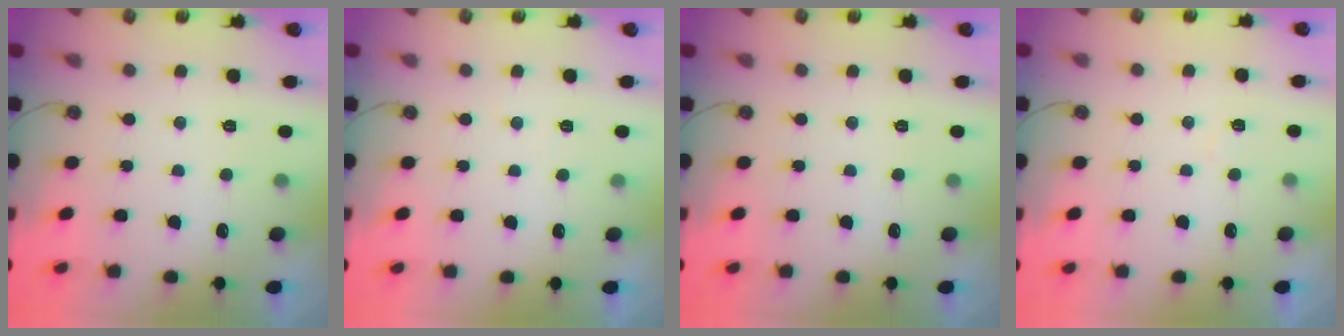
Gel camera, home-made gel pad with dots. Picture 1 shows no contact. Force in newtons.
{"total": 3.5, "press": 3.5, "slide": 0.6}
{"total": 0.0}
{"total": 3.1, "press": 3.0, "slide": 0.5}